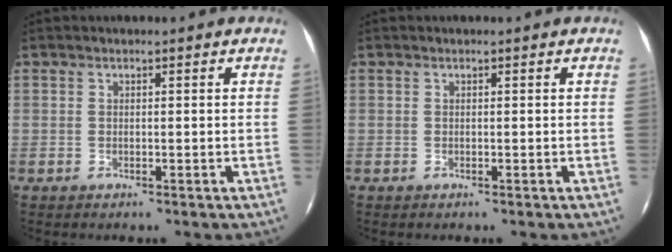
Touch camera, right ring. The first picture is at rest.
{"total": 0.0}